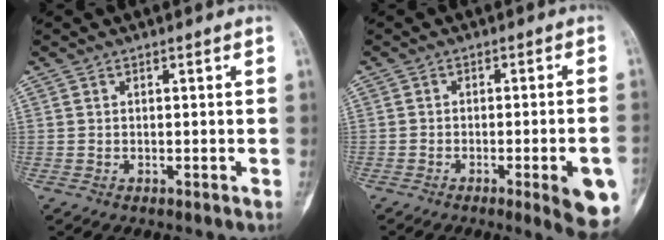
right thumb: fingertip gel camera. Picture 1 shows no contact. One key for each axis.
{"total": 10.1, "fx": -4.1, "fy": 1.8, "fz": 9.1, "tx": -0.106, "ty": 0.006, "tz": -0.046}